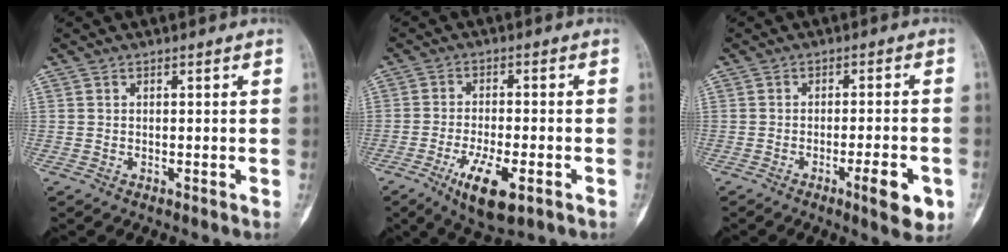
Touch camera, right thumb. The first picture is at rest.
{"total": 9.9, "force": [-4.5, 3.4, 8.1], "torque": [-0.141, 0.001, -0.069]}
{"total": 7.1, "force": [-3.0, 1.6, 6.3], "torque": [-0.082, 0.005, -0.037]}